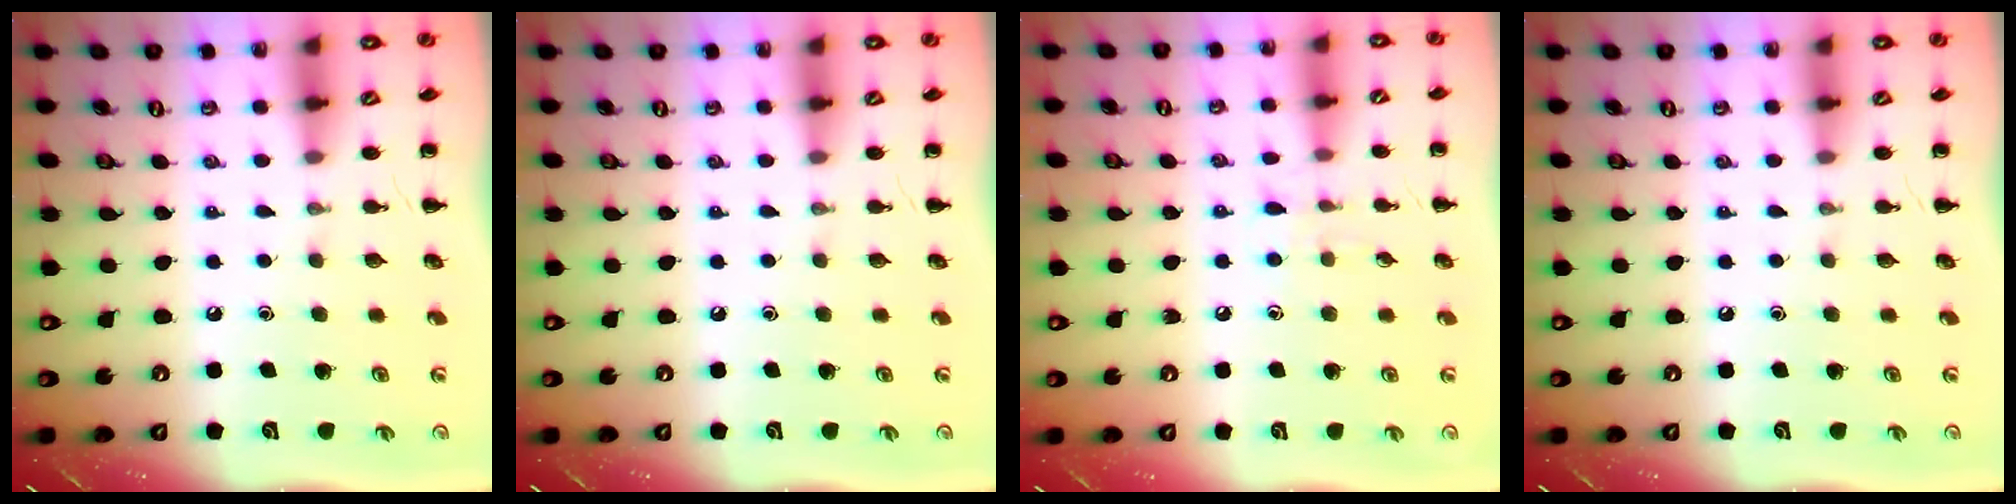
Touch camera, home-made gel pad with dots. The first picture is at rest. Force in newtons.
{"total": 0.0}
{"total": 5.9, "press": 5.5, "slide": 2.2}
{"total": 0.0}